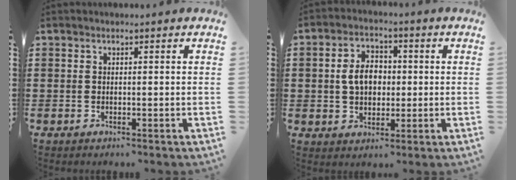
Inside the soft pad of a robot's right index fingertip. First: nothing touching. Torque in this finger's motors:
{"motor_torque": [0.81, 0.62, 0.29, 0.12]}